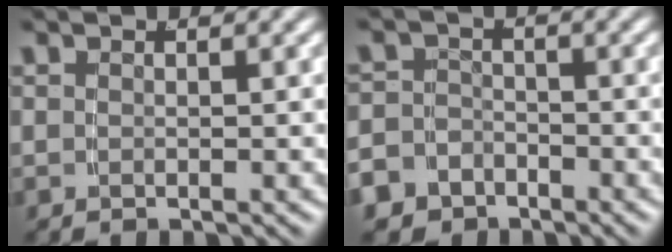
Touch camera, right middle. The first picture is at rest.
{"total": 6.1, "force": [-3.6, 4.8, 1.1], "torque": [-0.029, -0.023, -0.065]}